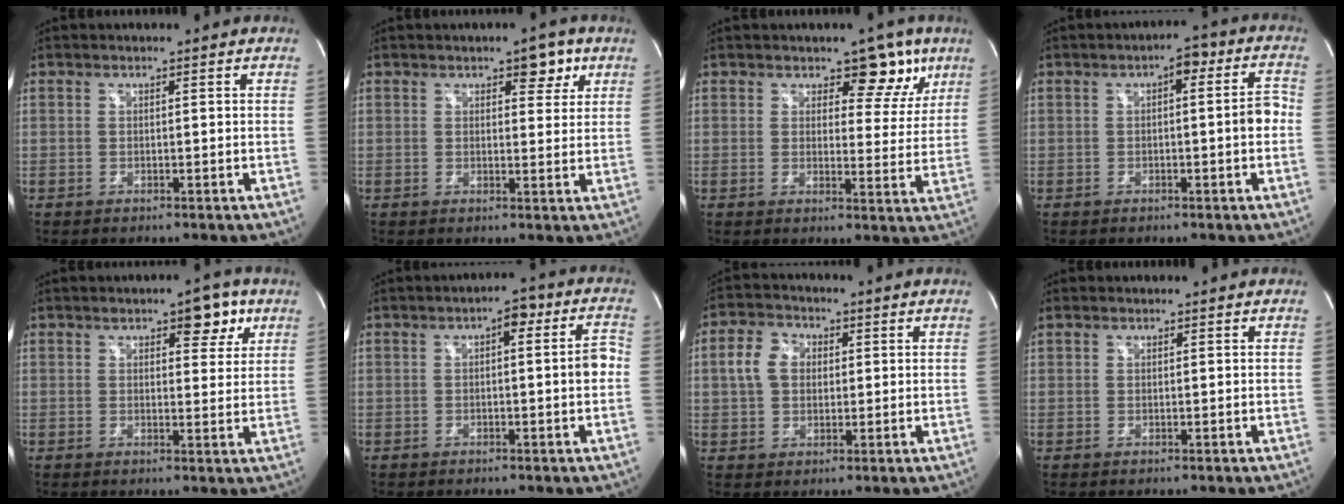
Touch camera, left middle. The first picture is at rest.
{"total": 3.9, "force": [2.3, 1.7, 2.7], "torque": [-0.031, 0.005, 0.028]}
{"total": 6.5, "force": [4.1, 3.7, 3.3], "torque": [-0.012, 0.002, 0.050]}
{"total": 6.3, "force": [0.1, 1.6, 6.1], "torque": [-0.078, 0.025, -0.003]}
{"total": 5.5, "force": [3.3, 2.2, 3.9], "torque": [-0.044, 0.006, 0.039]}
{"total": 6.5, "force": [0.4, 1.6, 6.3], "torque": [-0.083, 0.026, 0.001]}
{"total": 5.8, "force": [1.1, 4.4, 3.5], "torque": [-0.081, 0.021, 0.022]}
{"total": 0.9, "force": [0.7, -0.2, -0.5], "torque": [0.002, 0.010, 0.021]}